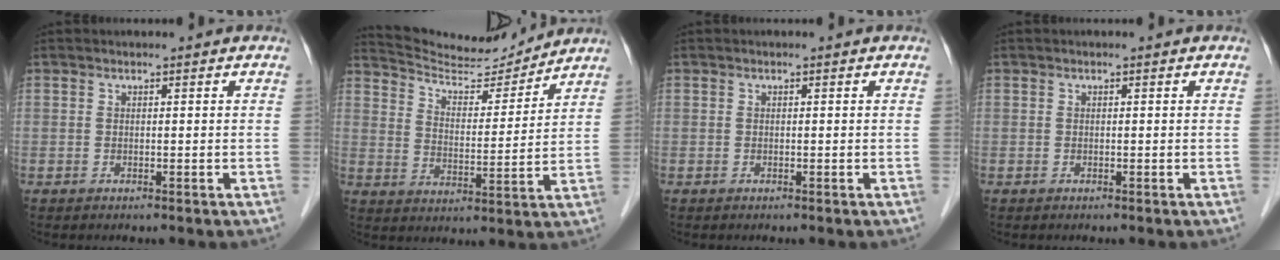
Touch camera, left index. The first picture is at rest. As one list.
[{"total": 12.2, "force": [12.0, 1.0, 2.1], "torque": [-0.041, 0.000, 0.198]}, {"total": 0.0}, {"total": 0.0}]